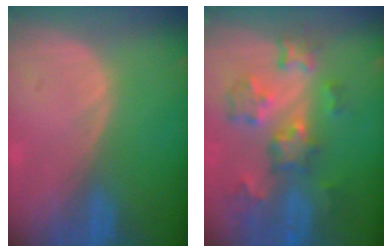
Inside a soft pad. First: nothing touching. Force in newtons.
{"total": 9.2, "press": 8.1, "slide": 4.4}